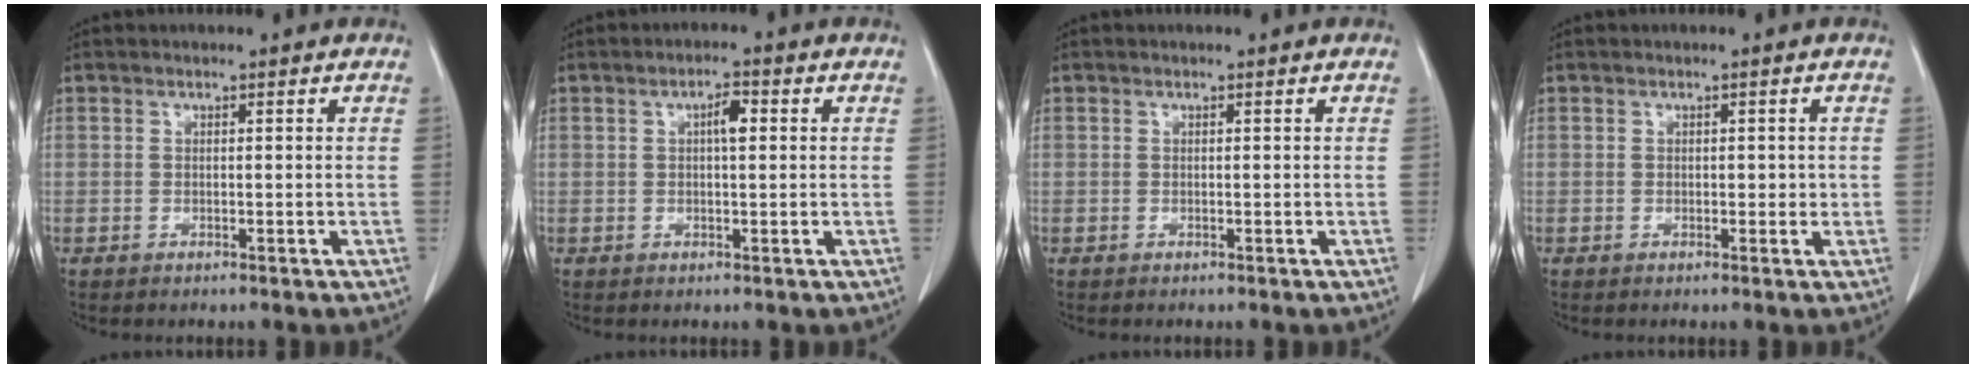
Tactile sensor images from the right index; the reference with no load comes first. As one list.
[{"total": 2.7, "force": [0.6, 0.8, 2.5], "torque": [-0.044, 0.006, 0.008]}, {"total": 0.0}, {"total": 1.4, "force": [0.0, 1.0, 1.1], "torque": [-0.011, 0.004, 0.000]}]